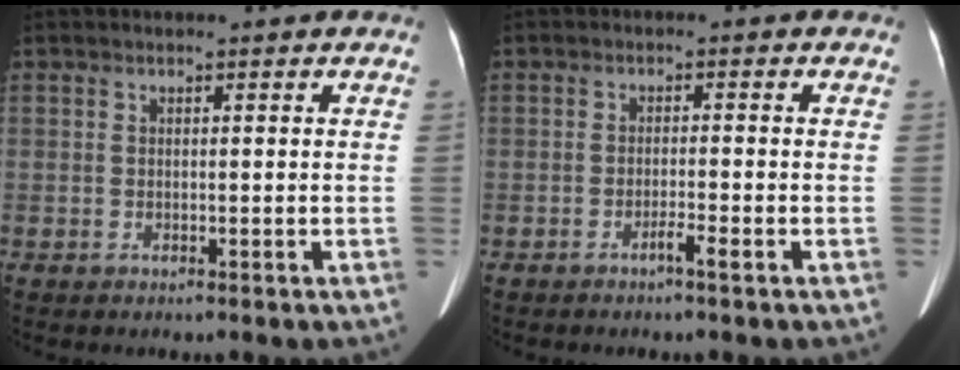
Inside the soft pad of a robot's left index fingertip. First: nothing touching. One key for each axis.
{"total": 1.9, "fx": -1.3, "fy": -0.2, "fz": 1.3, "tx": -0.023, "ty": 0.000, "tz": -0.023}